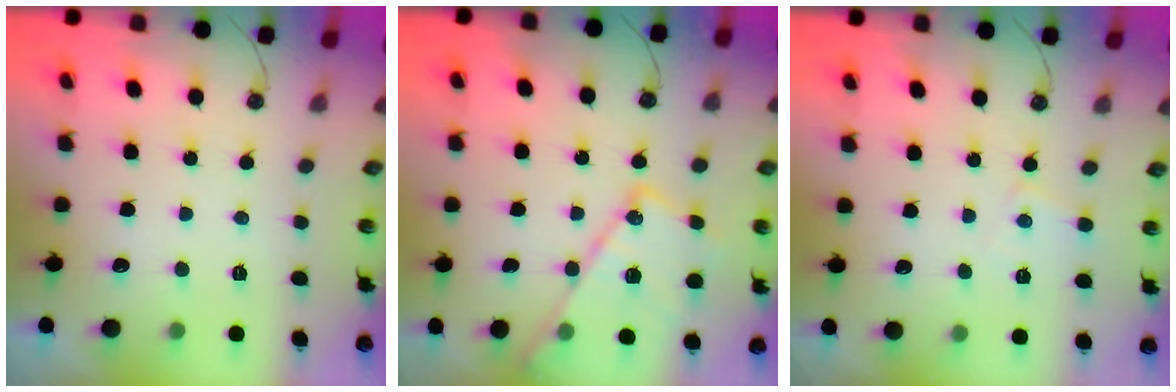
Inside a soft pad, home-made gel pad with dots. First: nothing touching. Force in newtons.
{"total": 17.6, "press": 17.6, "slide": 1.0}
{"total": 4.8, "press": 4.8, "slide": 0.7}